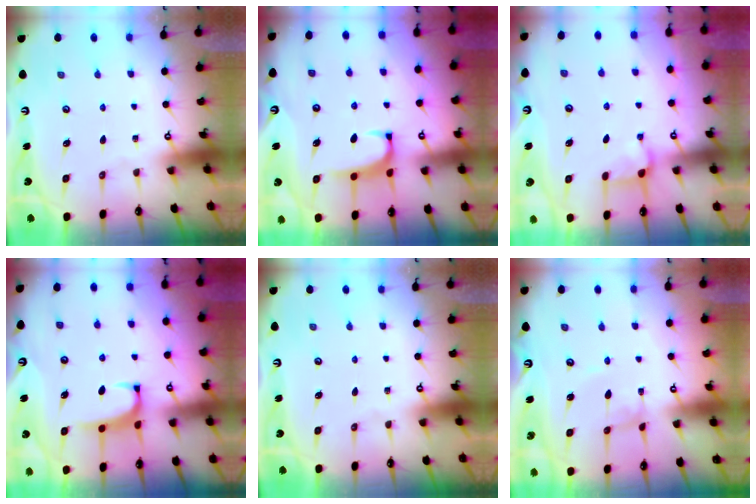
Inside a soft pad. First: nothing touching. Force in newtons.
{"total": 1.3, "press": 1.1, "slide": 0.8}
{"total": 2.9, "press": 2.8, "slide": 0.6}
{"total": 1.3, "press": 1.1, "slide": 0.8}
{"total": 0.0}
{"total": 2.6, "press": 2.6, "slide": 0.0}